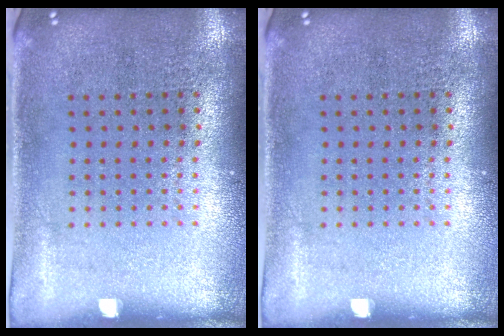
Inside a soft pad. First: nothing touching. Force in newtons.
{"total": 0.0}